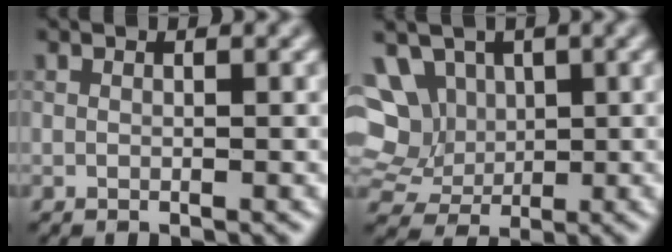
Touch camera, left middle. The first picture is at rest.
{"total": 7.3, "force": [2.1, 5.9, 3.7], "torque": [-0.070, 0.021, 0.040]}